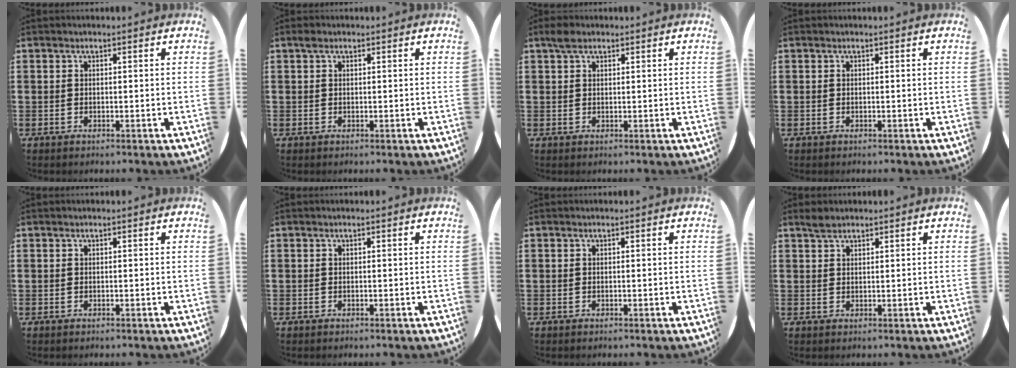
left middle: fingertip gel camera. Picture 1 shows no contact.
{"total": 0.7, "force": [0.5, 0.5, 0.3], "torque": [0.000, 0.001, 0.008]}
{"total": 1.8, "force": [1.4, 0.9, 0.8], "torque": [-0.010, 0.002, 0.024]}
{"total": 0.0}
{"total": 0.0}
{"total": 0.0}
{"total": 0.0}
{"total": 1.6, "force": [1.5, 0.4, 0.4], "torque": [-0.011, 0.003, 0.028]}